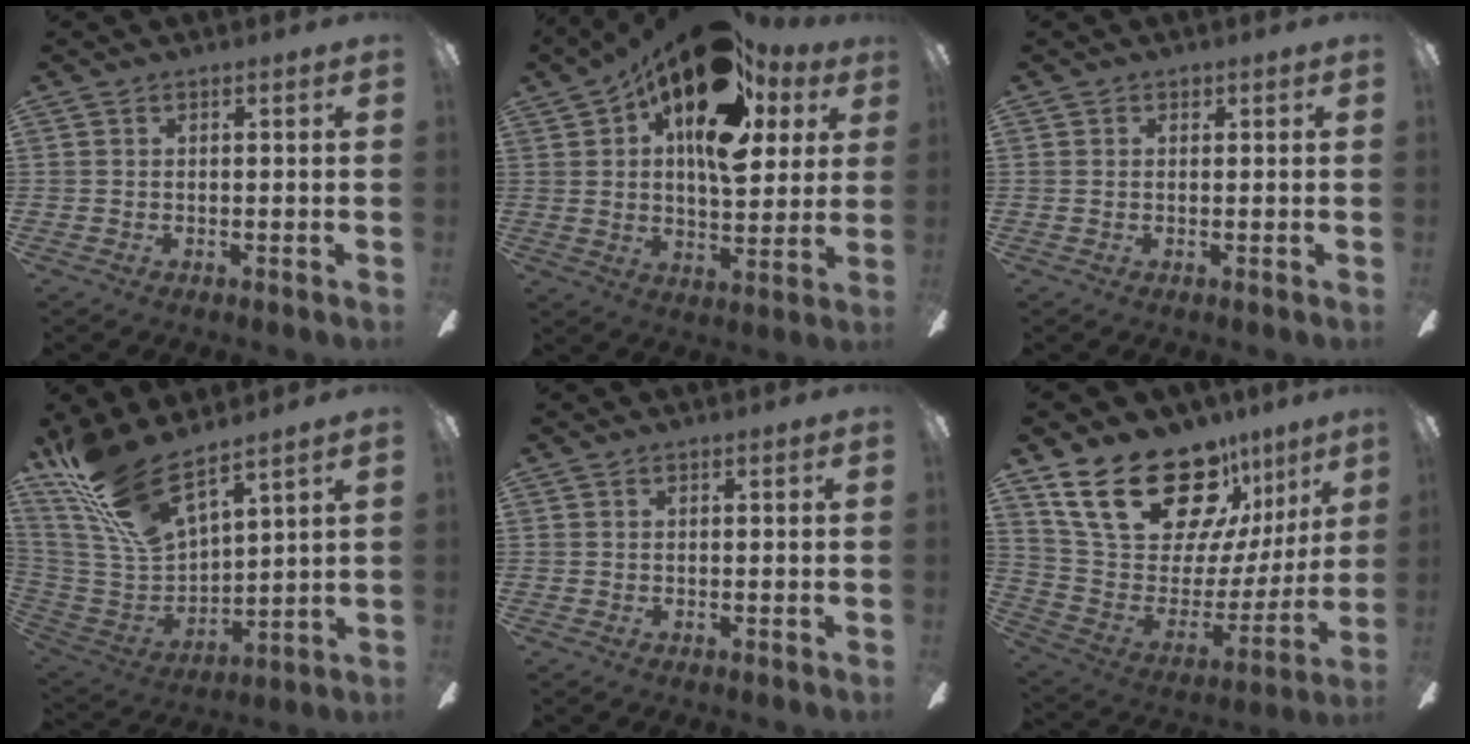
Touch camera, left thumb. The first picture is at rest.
{"total": 21.4, "force": [10.7, 10.8, 15.1], "torque": [-0.225, -0.044, 0.182]}
{"total": 0.7, "force": [0.4, 0.5, 0.2], "torque": [-0.004, 0.003, 0.007]}
{"total": 18.7, "force": [13.9, 5.8, 11.0], "torque": [-0.253, -0.088, 0.248]}
{"total": 0.0}
{"total": 27.0, "force": [18.1, 12.8, 15.4], "torque": [-0.265, -0.118, 0.339]}